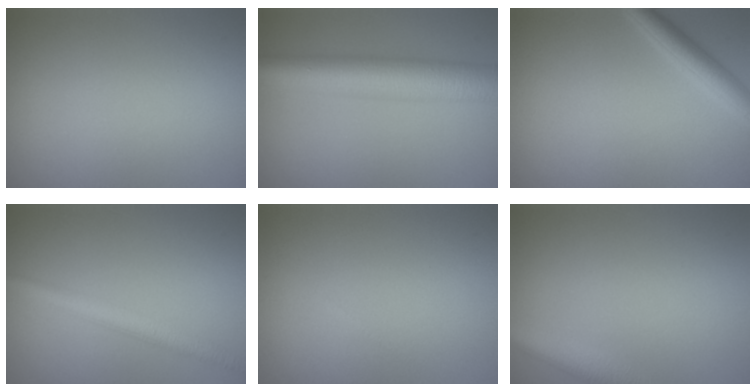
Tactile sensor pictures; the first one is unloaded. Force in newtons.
{"total": 8.6, "press": 8.6, "slide": 0.1}
{"total": 2.7, "press": 2.7, "slide": 0.1}
{"total": 2.8, "press": 2.8, "slide": 0.1}
{"total": 0.0}
{"total": 3.6, "press": 3.6, "slide": 0.3}